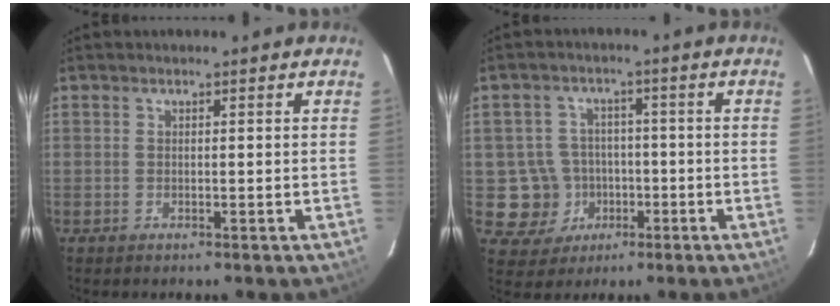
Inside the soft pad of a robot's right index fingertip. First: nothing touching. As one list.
[{"total": 8.1, "force": [-2.0, 7.8, 0.6], "torque": [-0.036, 0.028, -0.021]}]